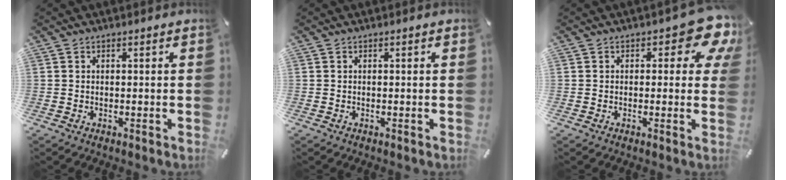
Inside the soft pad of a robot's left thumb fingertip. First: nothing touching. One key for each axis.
{"total": 0.0}
{"total": 9.1, "fx": 4.1, "fy": 4.2, "fz": 7.0, "tx": -0.076, "ty": -0.024, "tz": 0.064}